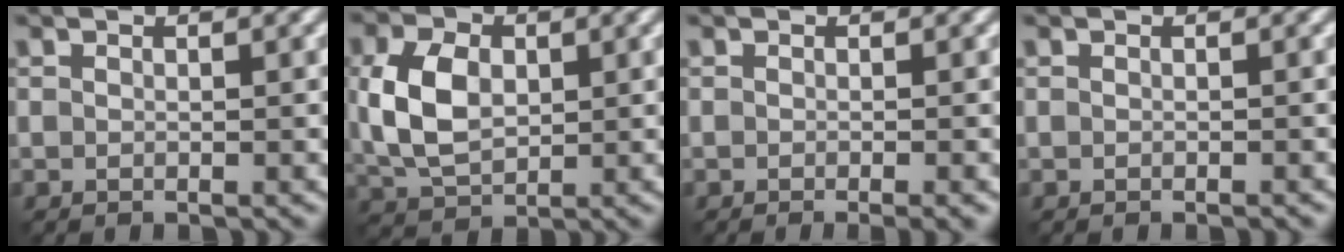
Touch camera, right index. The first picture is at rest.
{"total": 5.7, "force": [0.3, 4.0, 4.1], "torque": [-0.099, 0.014, 0.015]}
{"total": 2.3, "force": [-0.7, 0.8, 2.1], "torque": [-0.009, 0.005, -0.008]}
{"total": 0.7, "force": [-0.3, 0.3, 0.5], "torque": [0.000, 0.005, -0.006]}